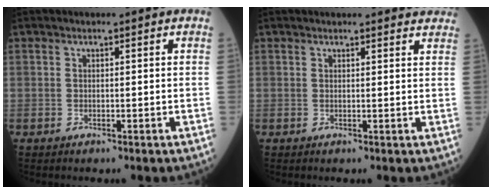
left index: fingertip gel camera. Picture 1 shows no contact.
{"total": 7.1, "force": [6.8, 1.1, 1.7], "torque": [-0.003, 0.002, 0.052]}